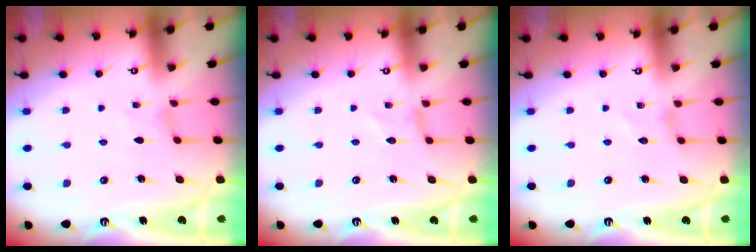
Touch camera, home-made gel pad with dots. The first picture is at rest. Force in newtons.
{"total": 0.0}
{"total": 0.0}